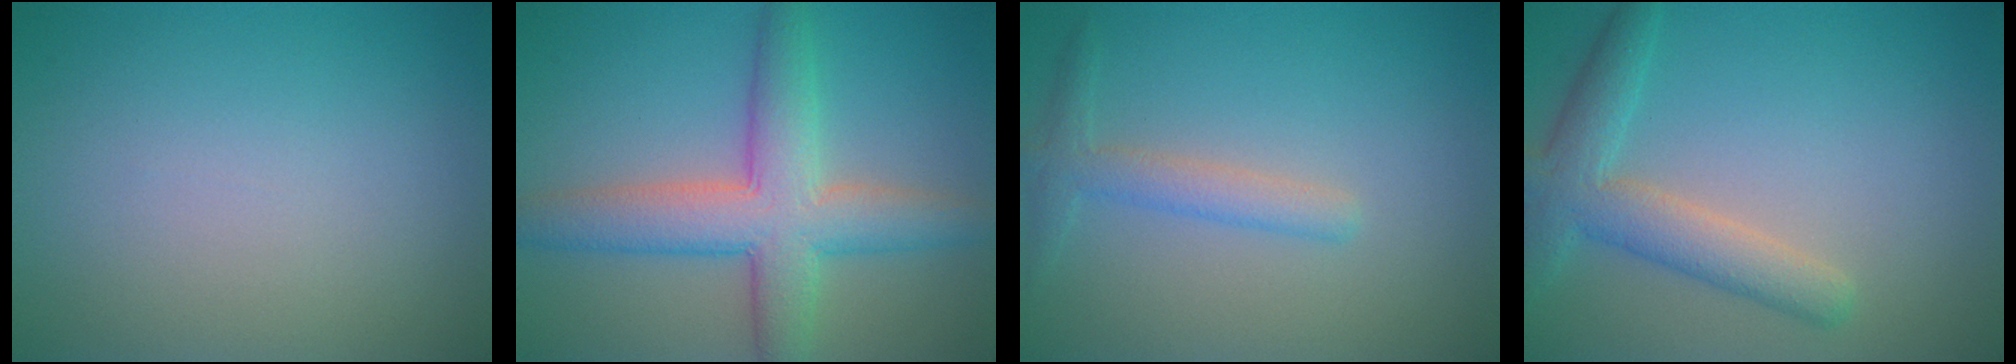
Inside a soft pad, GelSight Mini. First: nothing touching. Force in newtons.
{"total": 6.9, "press": 6.9, "slide": 0.2}
{"total": 2.3, "press": 2.3, "slide": 0.0}
{"total": 4.5, "press": 4.5, "slide": 0.3}